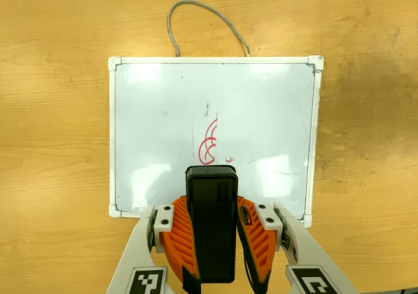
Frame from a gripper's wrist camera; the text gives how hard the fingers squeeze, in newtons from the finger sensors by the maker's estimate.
{"total": 9.6, "left": 8.1, "right": 11.2}